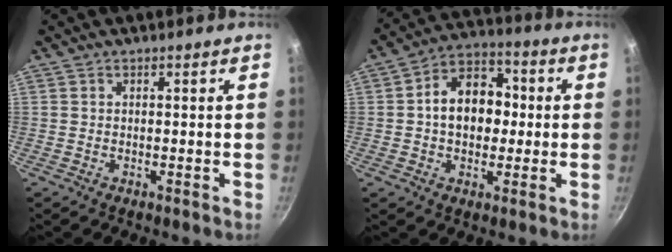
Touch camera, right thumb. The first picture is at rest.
{"total": 12.9, "force": [0.4, 9.4, 8.8], "torque": [-0.096, 0.030, -0.008]}